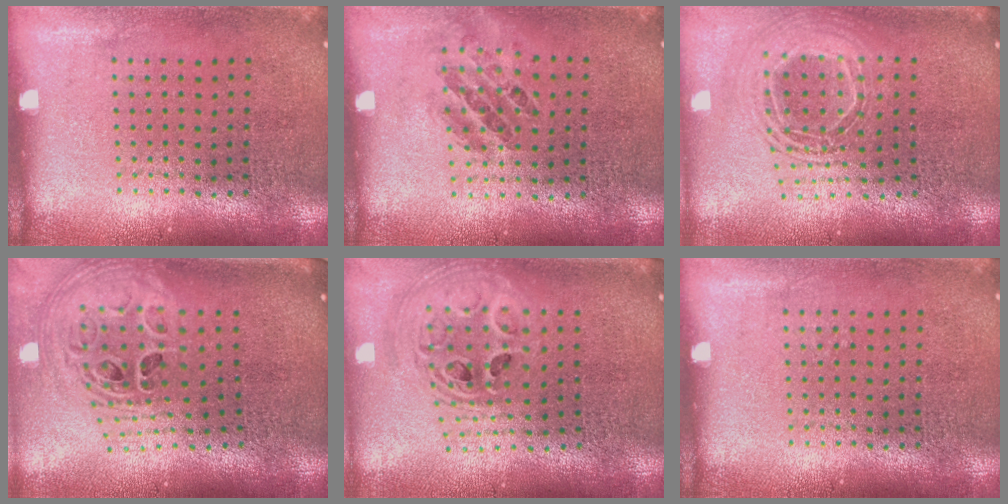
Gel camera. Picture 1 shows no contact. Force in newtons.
{"total": 1.1, "press": 1.0, "slide": 0.5}
{"total": 2.0, "press": 1.6, "slide": 1.3}
{"total": 2.2, "press": 1.6, "slide": 1.5}
{"total": 2.4, "press": 1.8, "slide": 1.5}
{"total": 0.0}